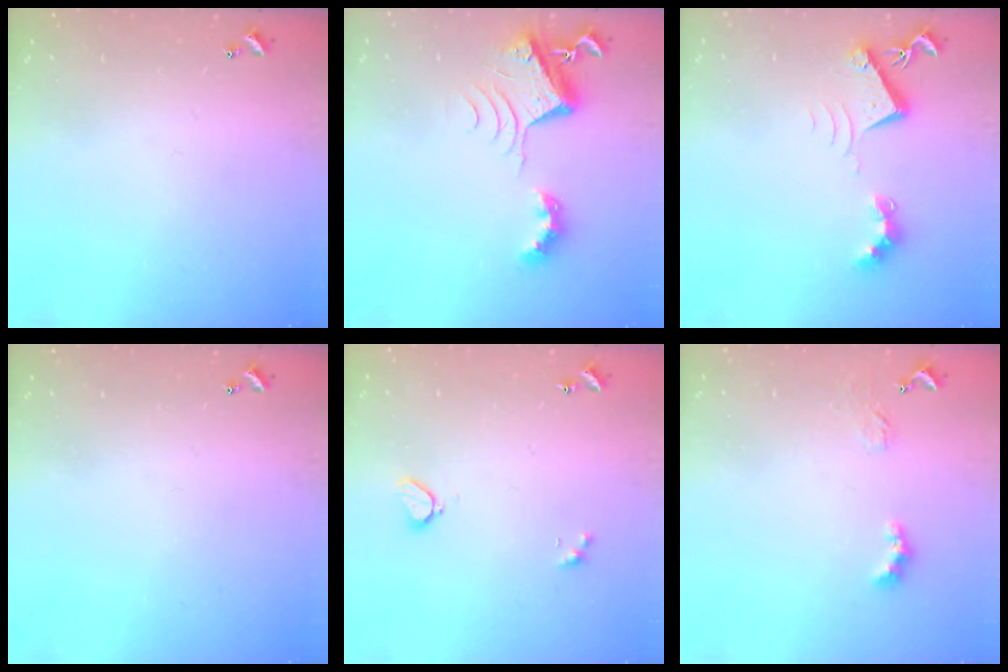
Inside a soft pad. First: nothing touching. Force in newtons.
{"total": 7.2, "press": 7.2, "slide": 1.0}
{"total": 8.6, "press": 8.4, "slide": 1.7}
{"total": 0.0}
{"total": 2.1, "press": 2.0, "slide": 0.5}
{"total": 1.6, "press": 1.5, "slide": 0.5}